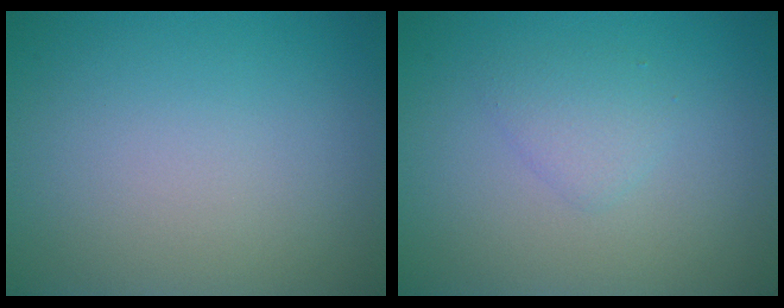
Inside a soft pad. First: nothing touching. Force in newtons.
{"total": 1.5, "press": 1.5, "slide": 0.1}